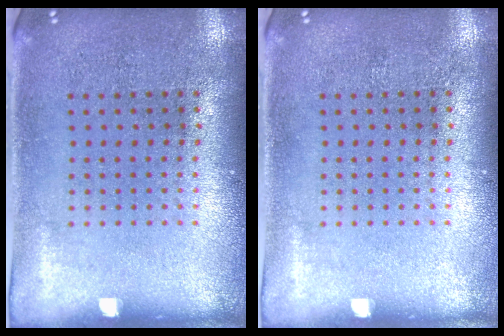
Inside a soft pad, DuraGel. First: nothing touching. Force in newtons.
{"total": 0.0}